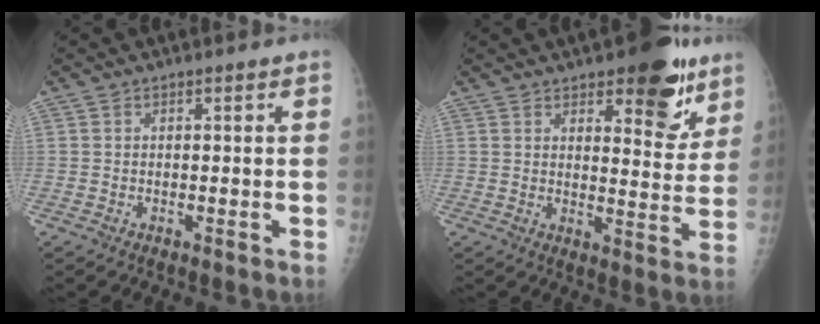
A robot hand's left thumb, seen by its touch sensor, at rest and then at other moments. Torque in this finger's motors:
{"motor_torque": [3.19, 1.82, 0.72, -0.67, 0.01]}